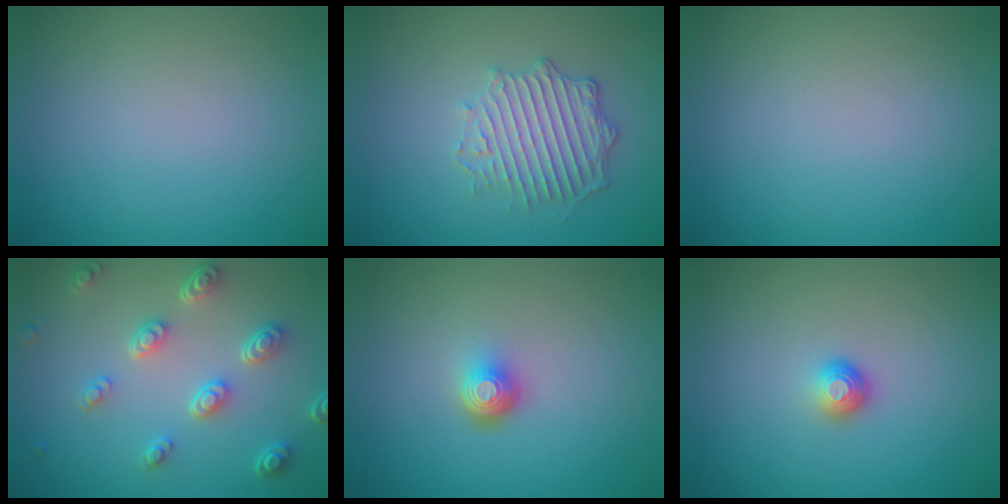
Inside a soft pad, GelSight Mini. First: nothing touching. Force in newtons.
{"total": 3.8, "press": 3.5, "slide": 1.6}
{"total": 0.0}
{"total": 4.5, "press": 3.4, "slide": 3.0}
{"total": 2.3, "press": 1.4, "slide": 1.8}
{"total": 1.5, "press": 1.1, "slide": 1.1}